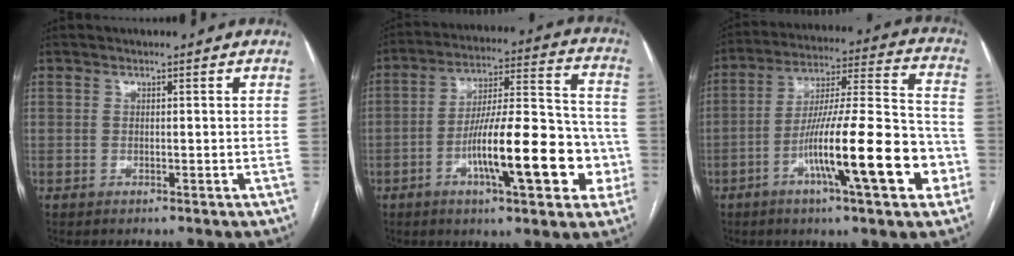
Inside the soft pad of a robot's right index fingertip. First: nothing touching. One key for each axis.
{"total": 18.1, "fx": -5.6, "fy": 4.4, "fz": 16.6, "tx": -0.261, "ty": 0.026, "tz": -0.083}
{"total": 19.4, "fx": -6.9, "fy": 2.2, "fz": 18.0, "tx": -0.280, "ty": 0.007, "tz": -0.106}